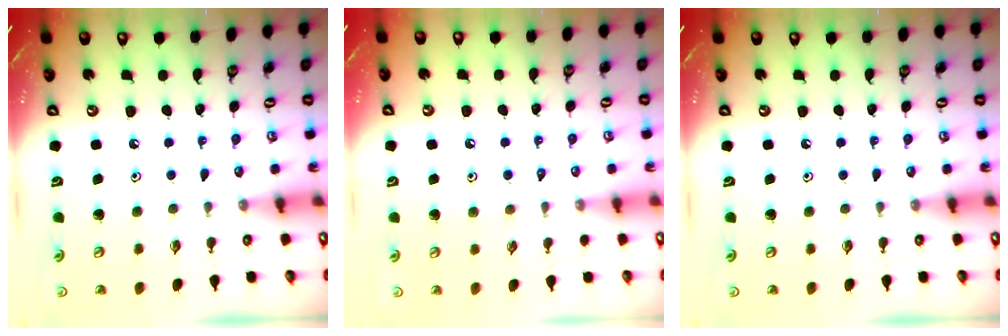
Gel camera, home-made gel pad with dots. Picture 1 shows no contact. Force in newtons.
{"total": 4.1, "press": 4.1, "slide": 0.6}
{"total": 0.0}